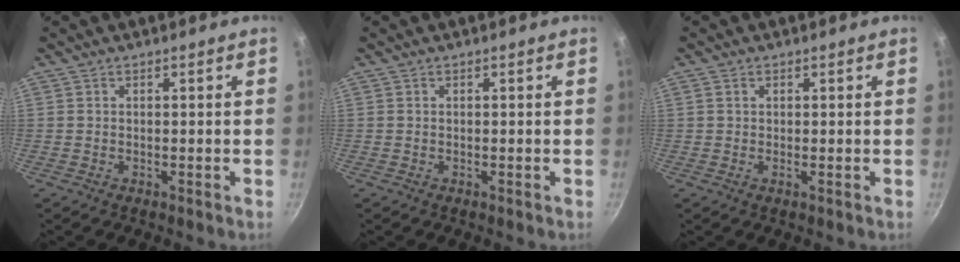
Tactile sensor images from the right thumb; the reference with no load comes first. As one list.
[{"total": 0.0}, {"total": 1.1, "force": [0.3, 0.6, 0.8], "torque": [-0.014, 0.001, 0.002]}]